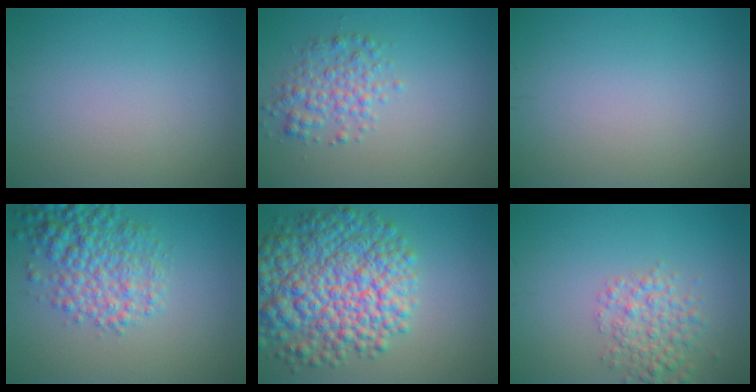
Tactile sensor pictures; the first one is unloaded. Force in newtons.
{"total": 2.9, "press": 2.9, "slide": 0.1}
{"total": 0.0}
{"total": 5.7, "press": 5.7, "slide": 0.2}
{"total": 11.2, "press": 11.1, "slide": 0.4}
{"total": 3.4, "press": 3.4, "slide": 0.1}